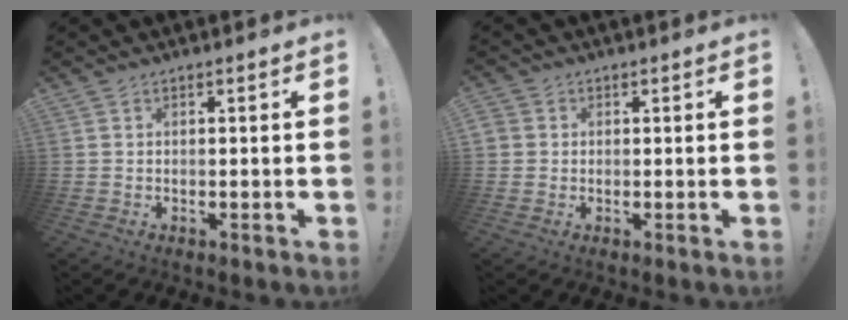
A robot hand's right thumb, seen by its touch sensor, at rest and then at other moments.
{"total": 1.9, "force": [0.1, 1.8, 0.6], "torque": [-0.020, 0.007, 0.003]}